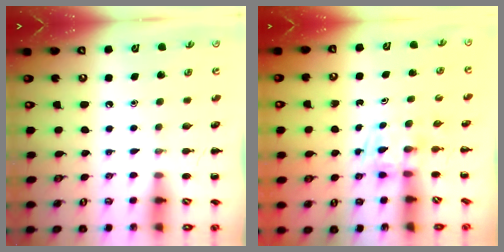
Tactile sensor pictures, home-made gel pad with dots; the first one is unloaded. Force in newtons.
{"total": 1.2, "press": 1.0, "slide": 0.7}